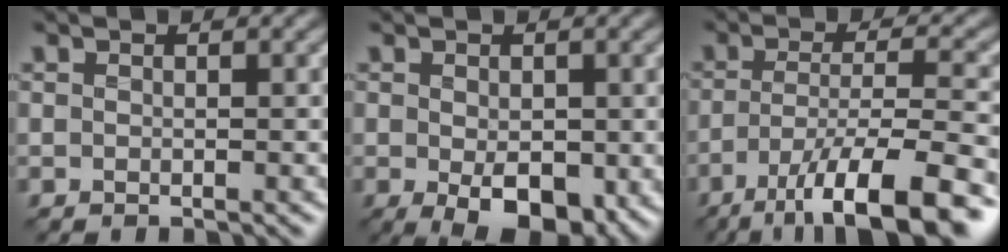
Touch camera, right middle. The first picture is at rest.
{"total": 6.7, "force": [-2.1, 3.5, 5.4], "torque": [-0.095, -0.025, -0.019]}
{"total": 11.1, "force": [-6.5, 2.9, 8.6], "torque": [-0.140, -0.002, -0.105]}